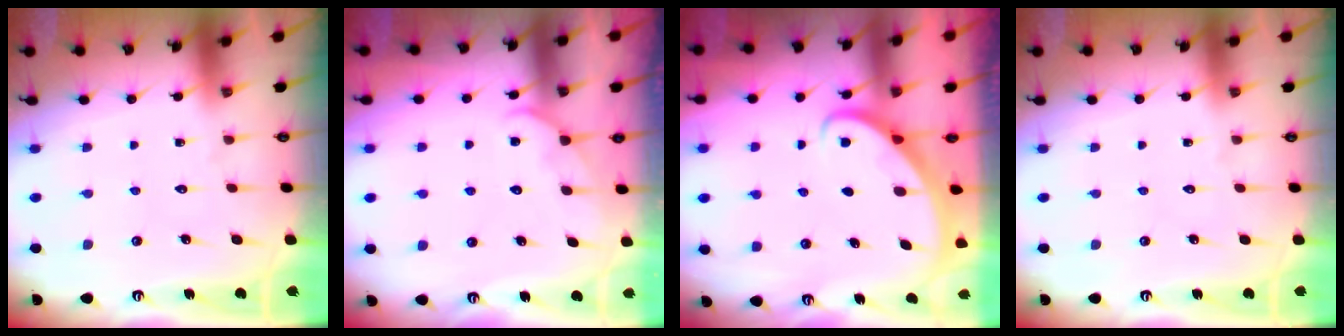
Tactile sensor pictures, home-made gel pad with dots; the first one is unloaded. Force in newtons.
{"total": 4.8, "press": 4.8, "slide": 0.5}
{"total": 2.9, "press": 2.9, "slide": 0.2}
{"total": 0.0}